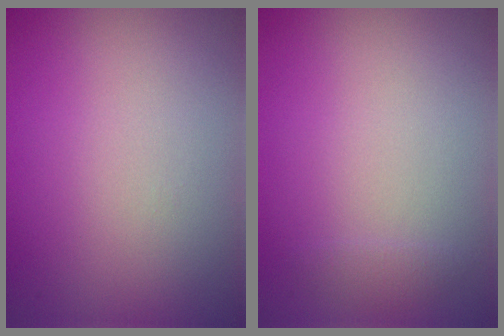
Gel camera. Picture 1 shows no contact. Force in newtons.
{"total": 0.7, "press": 0.7, "slide": 0.0}